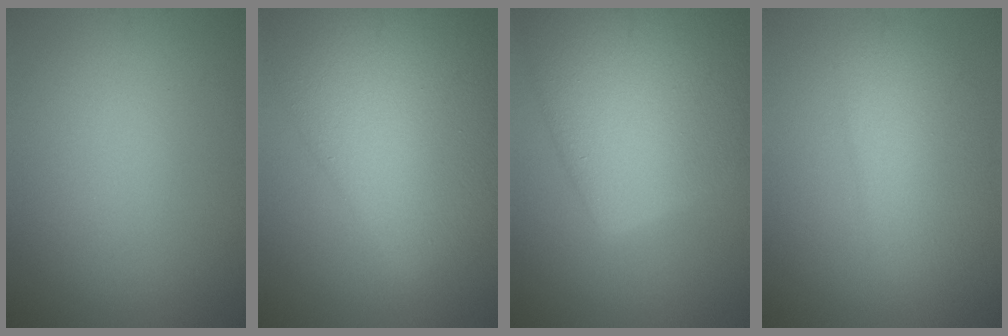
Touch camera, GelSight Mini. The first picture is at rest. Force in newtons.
{"total": 11.3, "press": 11.3, "slide": 0.3}
{"total": 12.1, "press": 12.1, "slide": 0.6}
{"total": 4.2, "press": 4.2, "slide": 0.2}